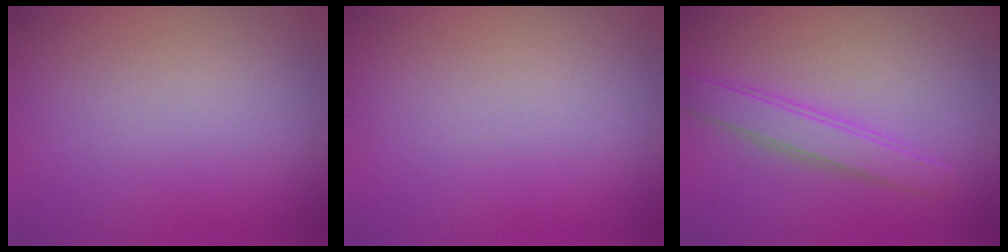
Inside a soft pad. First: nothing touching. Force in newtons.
{"total": 0.0}
{"total": 2.9, "press": 2.9, "slide": 0.1}